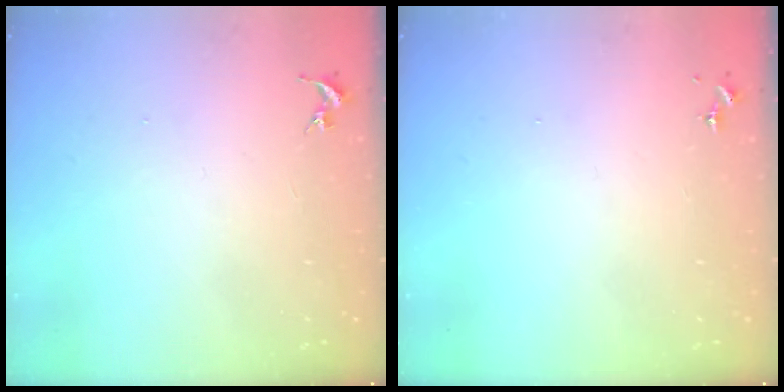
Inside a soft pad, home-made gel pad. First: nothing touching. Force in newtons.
{"total": 0.0}